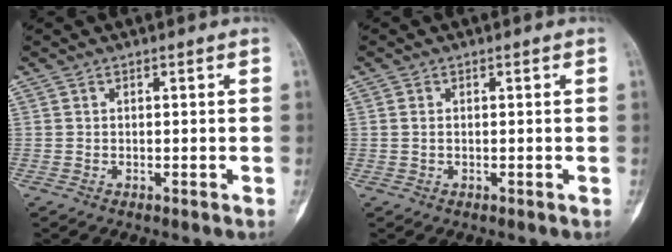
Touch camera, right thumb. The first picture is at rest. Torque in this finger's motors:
{"motor_torque": [-0.57, -0.31, -0.14, 0.14, 0.00]}